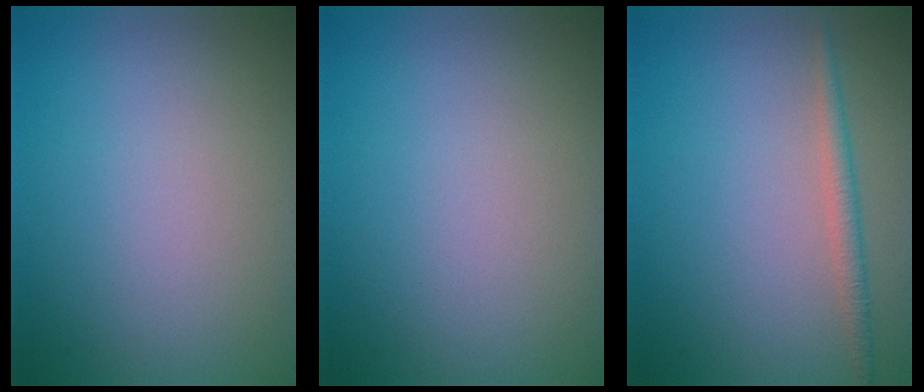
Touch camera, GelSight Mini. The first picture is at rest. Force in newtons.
{"total": 0.0}
{"total": 1.7, "press": 1.7, "slide": 0.1}